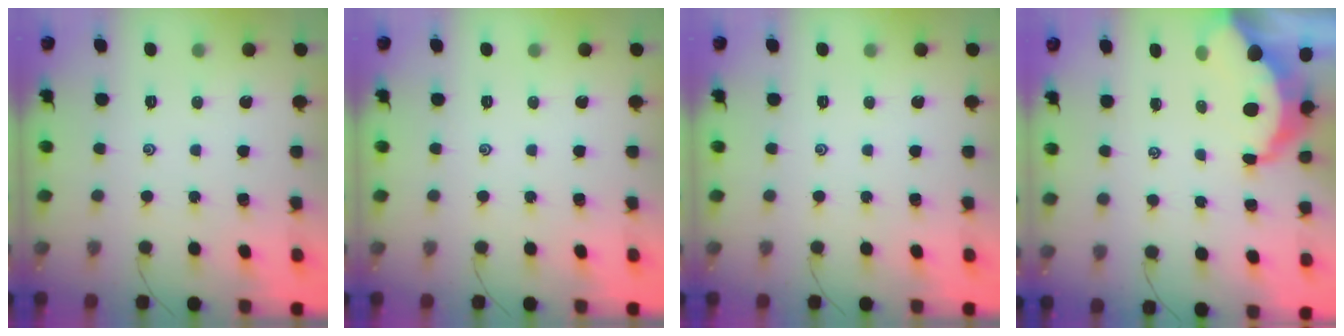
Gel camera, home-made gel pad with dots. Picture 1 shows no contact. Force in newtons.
{"total": 0.0}
{"total": 0.0}
{"total": 5.9, "press": 5.9, "slide": 0.6}